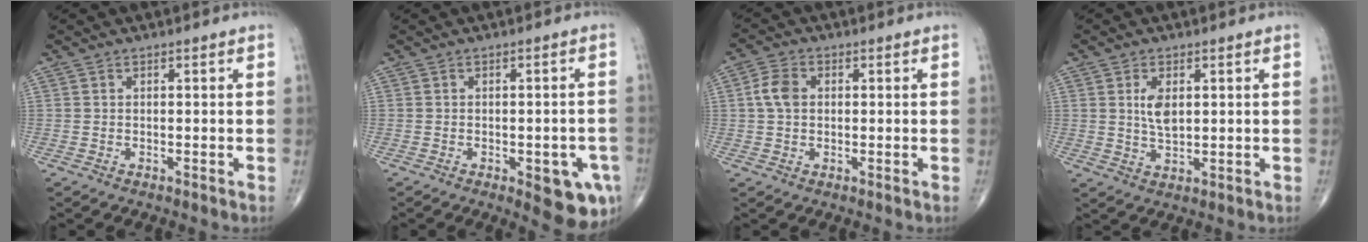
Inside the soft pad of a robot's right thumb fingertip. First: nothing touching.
{"total": 8.9, "force": [-3.4, 3.3, 7.6], "torque": [-0.068, 0.004, -0.034]}
{"total": 4.6, "force": [0.5, 3.3, 3.2], "torque": [-0.065, 0.008, 0.005]}
{"total": 4.7, "force": [1.1, 2.4, 3.9], "torque": [-0.064, -0.010, 0.024]}